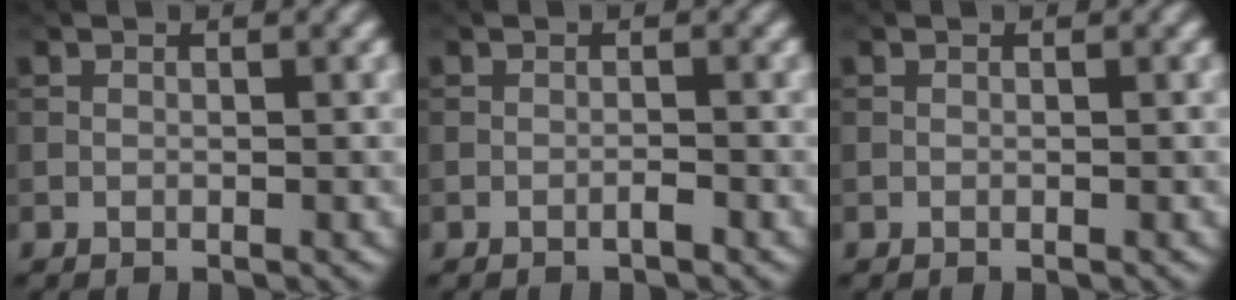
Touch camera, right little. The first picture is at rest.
{"total": 0.7, "force": [-0.5, 0.1, 0.5], "torque": [-0.009, 0.003, -0.010]}
{"total": 0.0}